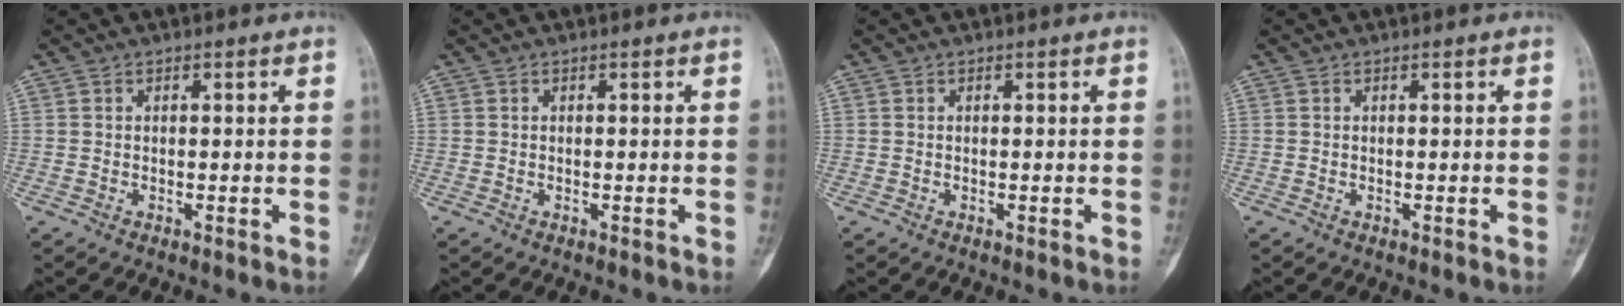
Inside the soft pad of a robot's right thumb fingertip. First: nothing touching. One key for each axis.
{"total": 0.0}
{"total": 0.0}
{"total": 0.0}